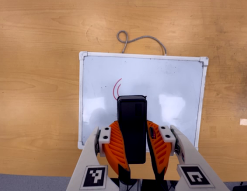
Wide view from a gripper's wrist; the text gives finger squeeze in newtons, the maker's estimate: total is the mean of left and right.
{"total": 12.0, "left": 7.9, "right": 16.0}